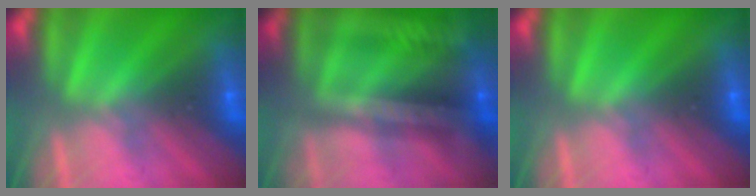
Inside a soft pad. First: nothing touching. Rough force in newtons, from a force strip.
{"total": 2.4}
{"total": 0.0}